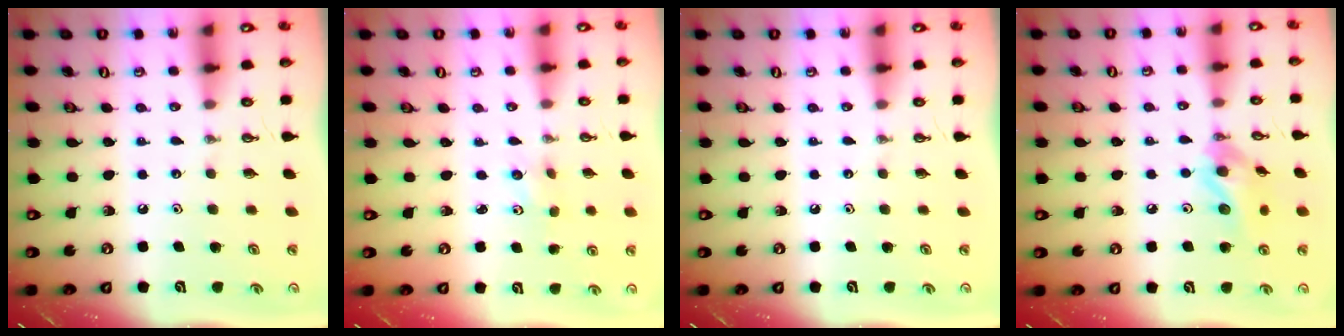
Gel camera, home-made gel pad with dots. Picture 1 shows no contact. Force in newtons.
{"total": 4.7, "press": 4.0, "slide": 2.4}
{"total": 0.0}
{"total": 11.9, "press": 11.9, "slide": 1.4}